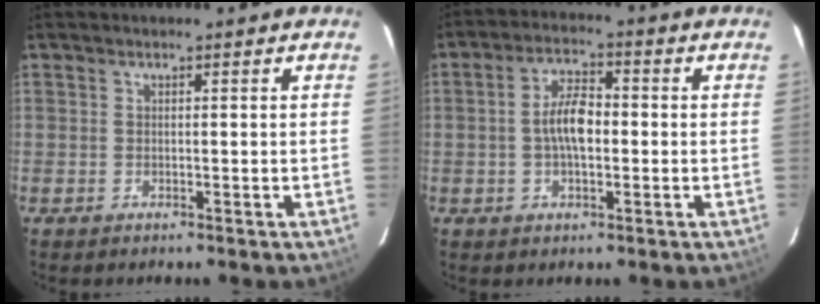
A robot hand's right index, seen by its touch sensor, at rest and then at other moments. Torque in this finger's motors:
{"motor_torque": [0.29, 0.02, 0.20, 0.11]}